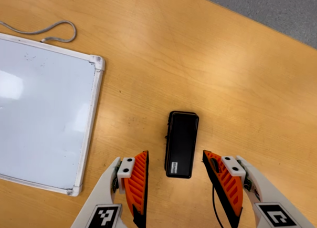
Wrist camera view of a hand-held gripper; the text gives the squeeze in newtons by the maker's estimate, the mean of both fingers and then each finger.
{"total": 0.0}